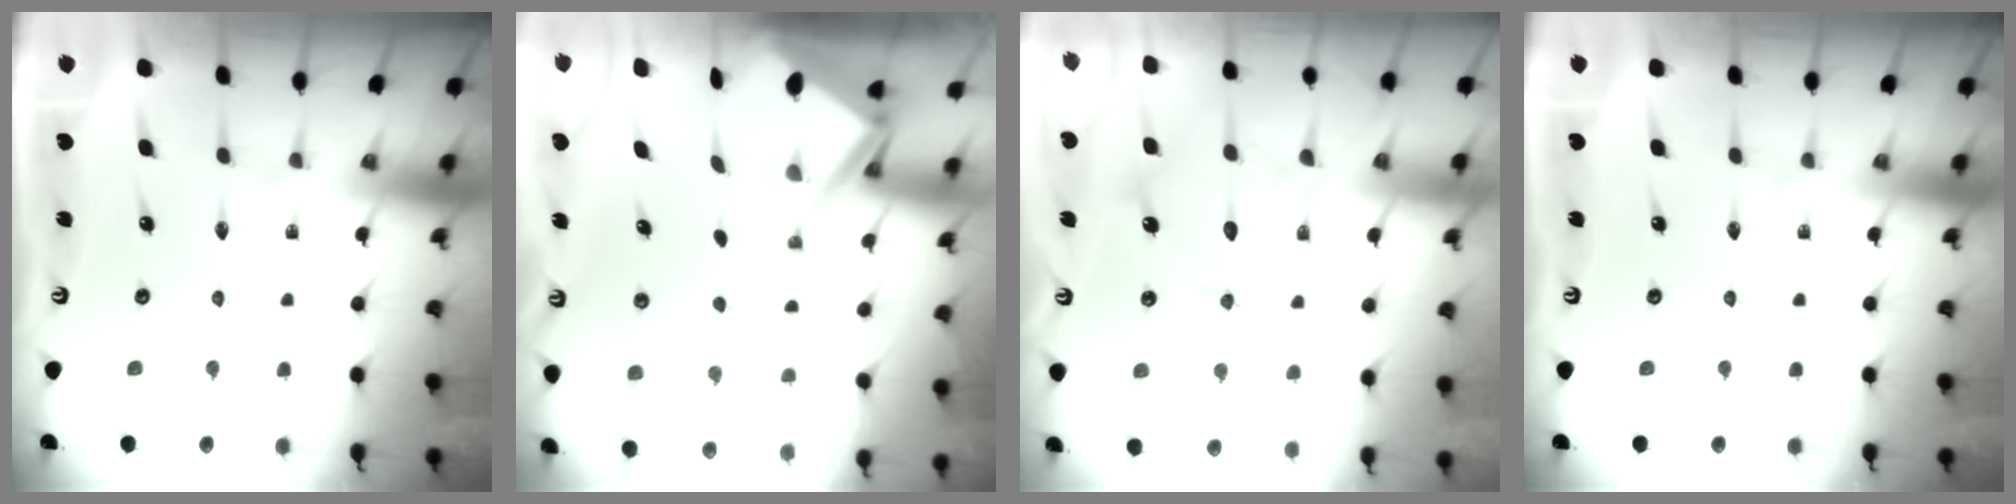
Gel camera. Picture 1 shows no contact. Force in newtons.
{"total": 4.7, "press": 4.7, "slide": 0.3}
{"total": 13.5, "press": 13.5, "slide": 1.2}
{"total": 0.0}